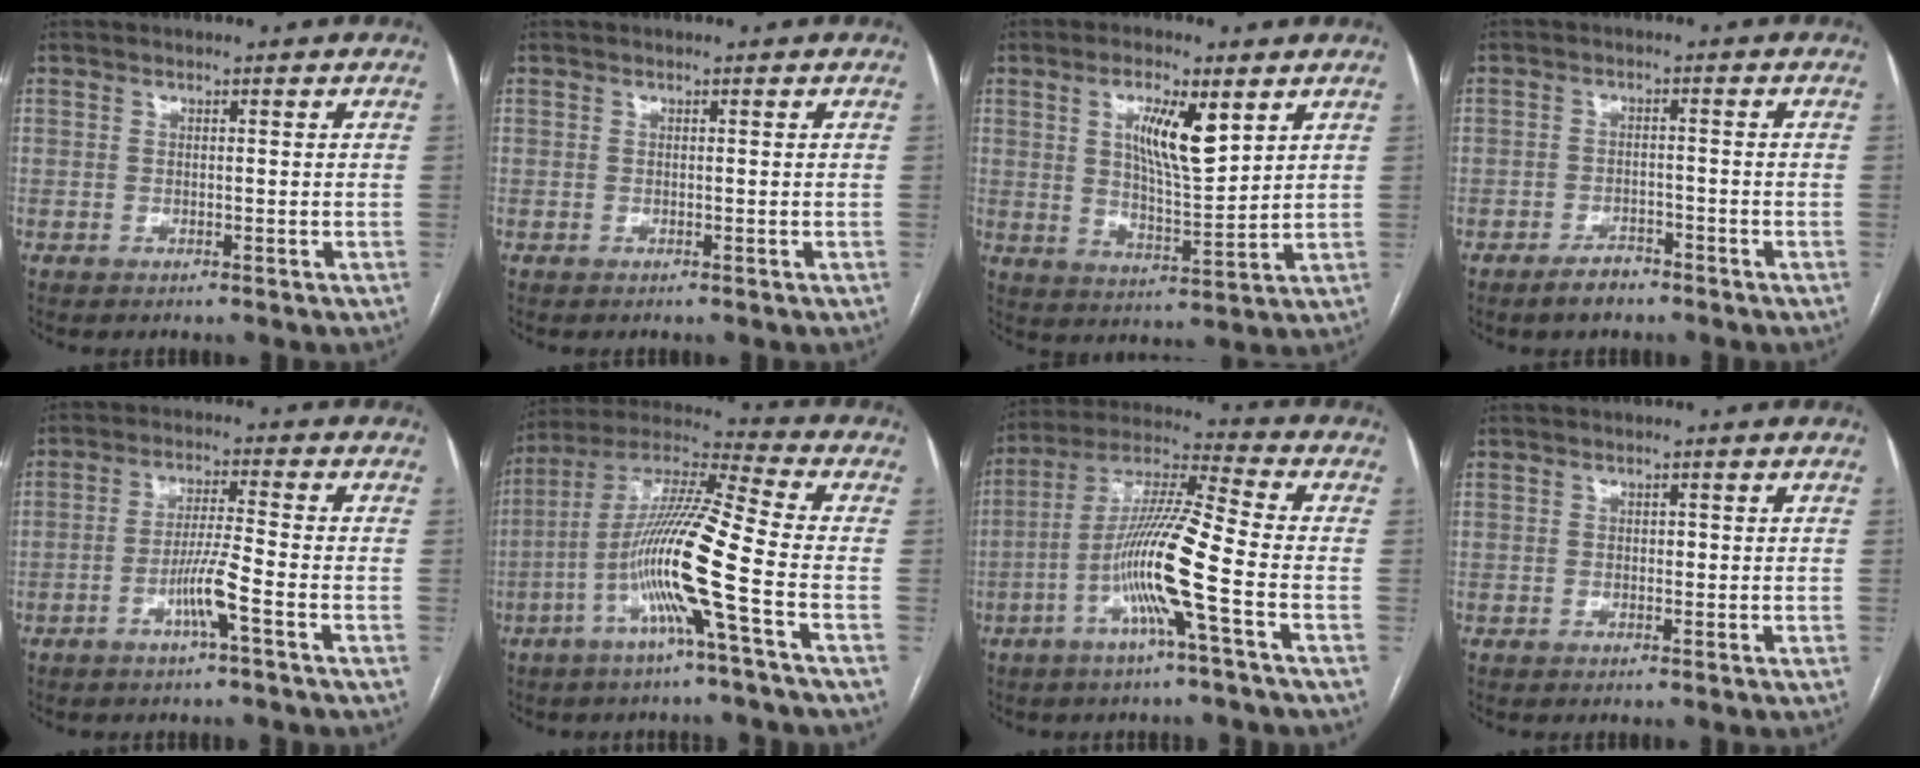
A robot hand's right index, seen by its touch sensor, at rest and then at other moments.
{"total": 0.0}
{"total": 9.3, "force": [3.9, 2.2, 8.2], "torque": [-0.146, -0.003, 0.072]}
{"total": 3.5, "force": [-2.8, 1.4, 1.5], "torque": [-0.028, 0.001, -0.045]}
{"total": 5.5, "force": [-2.6, -0.6, 4.9], "torque": [-0.095, 0.000, -0.050]}
{"total": 14.7, "force": [-4.8, -1.3, 13.8], "torque": [-0.267, 0.003, -0.102]}
{"total": 12.9, "force": [-4.4, -0.7, 12.2], "torque": [-0.236, 0.007, -0.091]}
{"total": 0.6, "force": [0.0, 0.4, 0.5], "torque": [-0.005, 0.001, 0.000]}